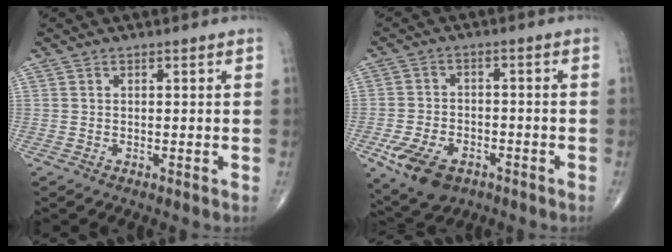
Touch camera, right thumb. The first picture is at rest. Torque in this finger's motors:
{"motor_torque": [1.41, 1.23, 0.81, -0.57, 0.27]}